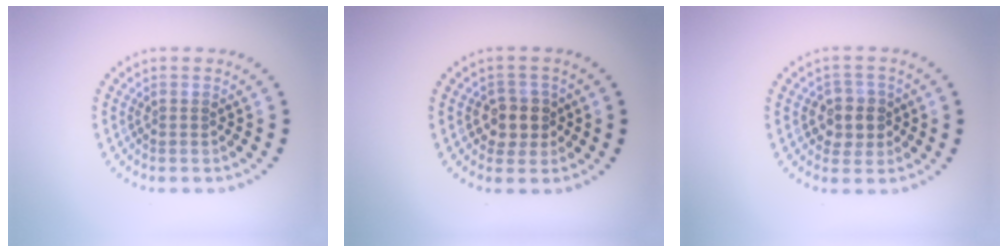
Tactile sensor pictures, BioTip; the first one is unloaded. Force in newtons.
{"total": 2.7, "press": 2.5, "slide": 1.0}
{"total": 2.9, "press": 2.7, "slide": 0.9}